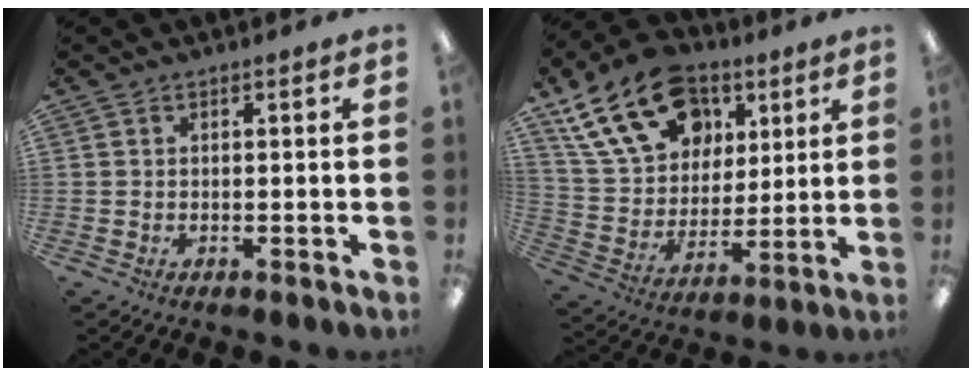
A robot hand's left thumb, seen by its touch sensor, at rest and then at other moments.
{"total": 21.6, "force": [11.4, 14.8, 10.8], "torque": [-0.183, -0.040, 0.210]}